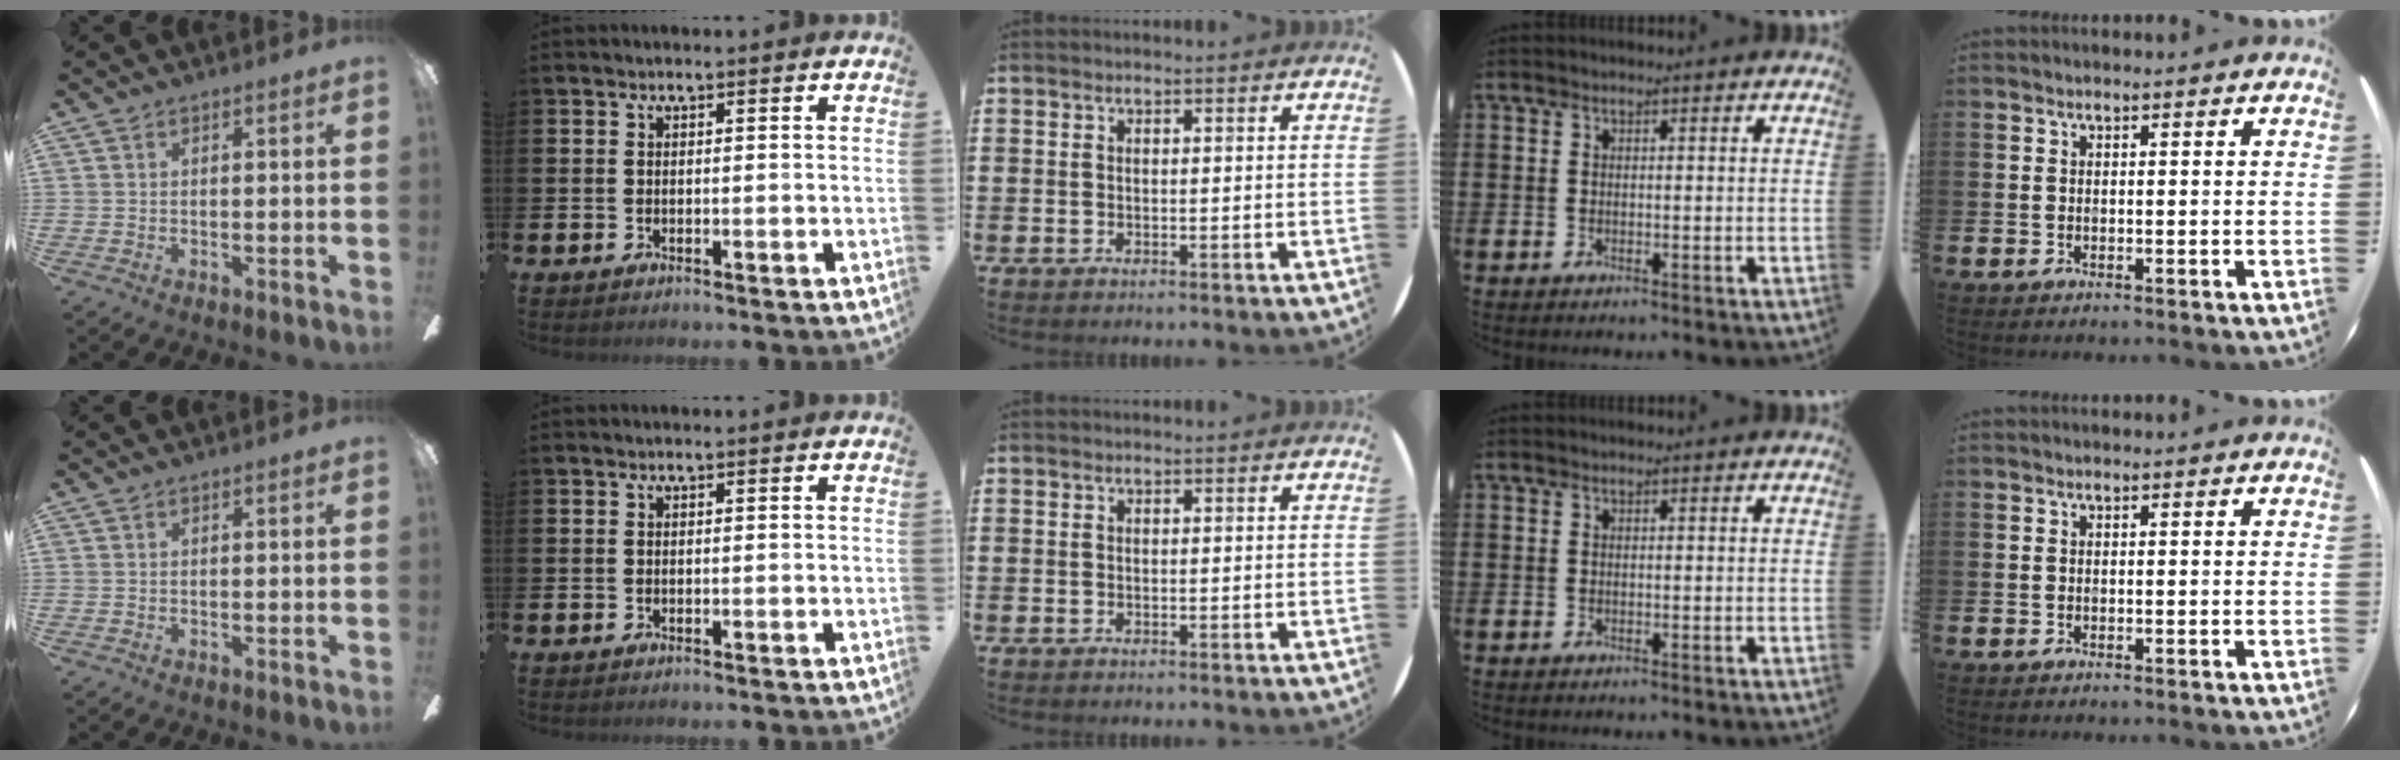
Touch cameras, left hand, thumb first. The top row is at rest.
{}